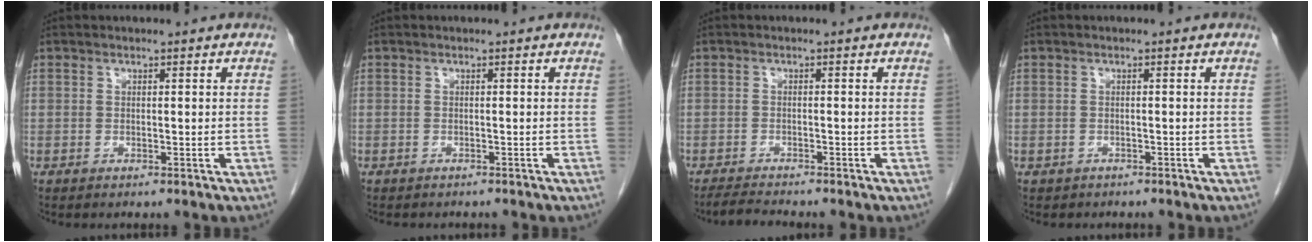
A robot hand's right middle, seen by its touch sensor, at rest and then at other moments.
{"total": 2.3, "force": [-2.0, 0.8, 0.7], "torque": [-0.013, -0.004, -0.022]}
{"total": 2.4, "force": [-2.3, -0.7, 0.5], "torque": [-0.020, -0.017, -0.043]}
{"total": 1.2, "force": [-0.9, 0.8, 0.0], "torque": [-0.014, 0.001, -0.012]}